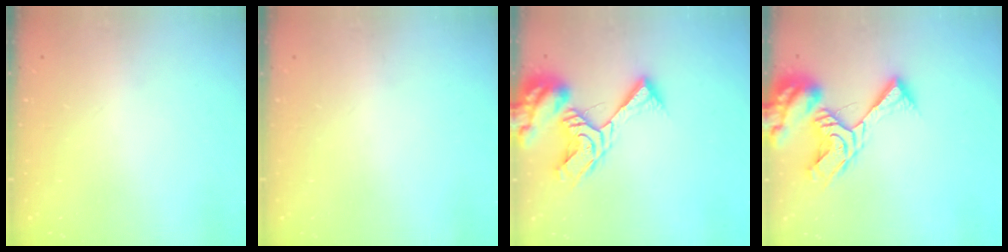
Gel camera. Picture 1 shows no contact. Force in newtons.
{"total": 0.0}
{"total": 15.9, "press": 15.8, "slide": 1.7}
{"total": 15.9, "press": 15.8, "slide": 1.7}